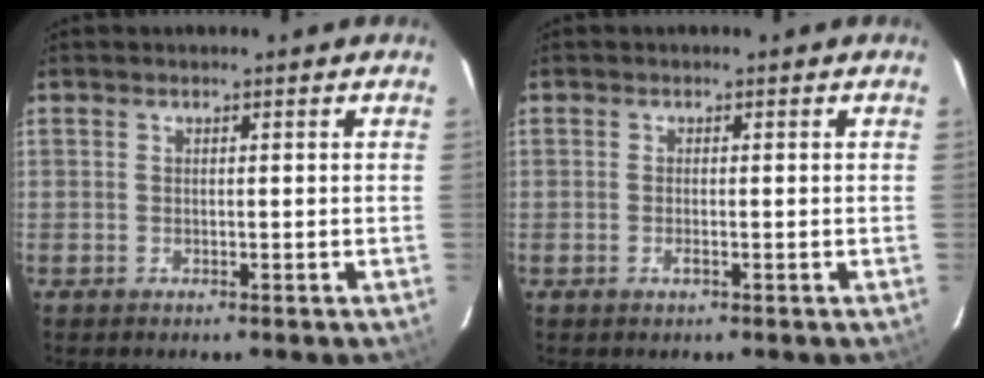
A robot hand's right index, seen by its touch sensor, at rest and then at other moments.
{"total": 1.1, "force": [-0.4, 0.3, 1.0], "torque": [-0.021, -0.001, -0.007]}